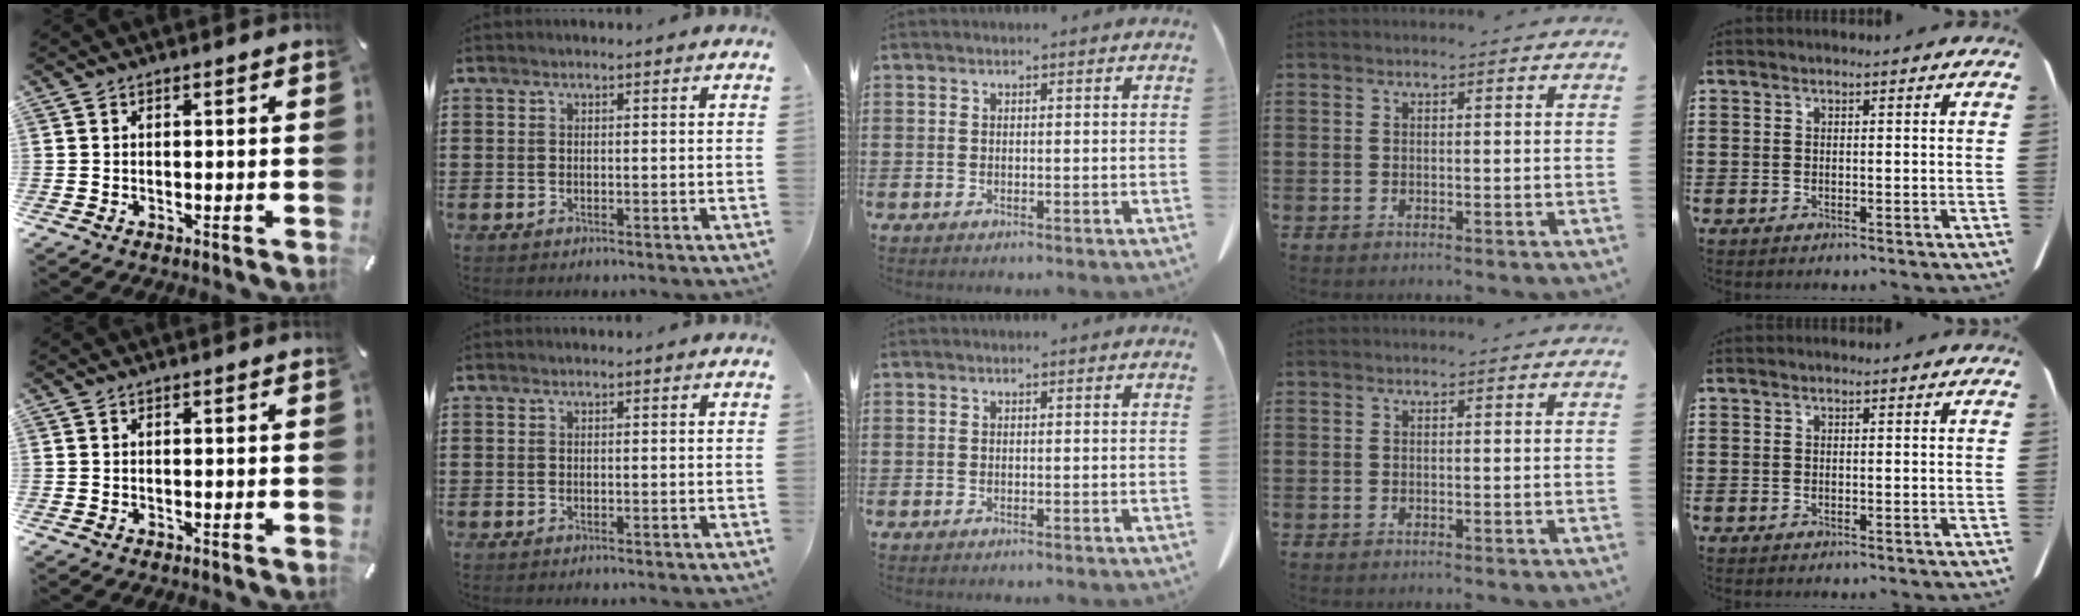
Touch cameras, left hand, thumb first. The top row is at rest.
{}